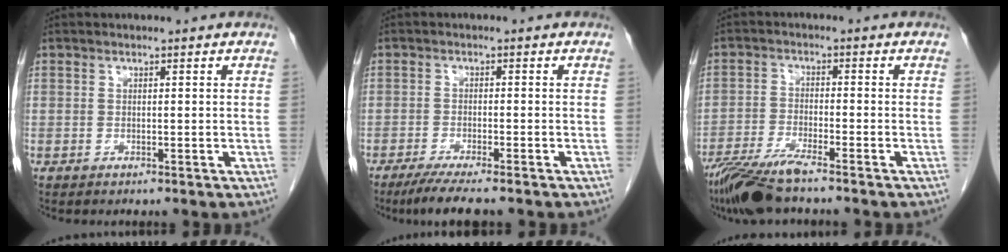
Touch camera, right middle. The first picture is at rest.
{"total": 6.6, "force": [-5.2, 0.5, 4.0], "torque": [-0.063, -0.015, -0.080]}
{"total": 7.8, "force": [-6.2, 0.3, 4.8], "torque": [-0.094, -0.024, -0.119]}